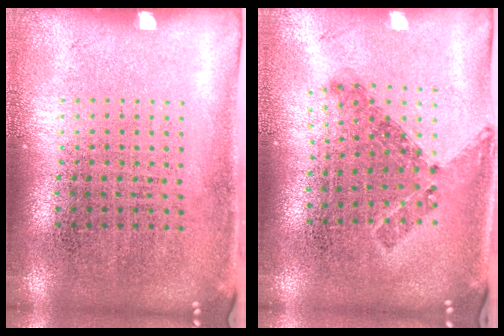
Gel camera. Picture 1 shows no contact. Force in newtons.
{"total": 0.6, "press": 0.5, "slide": 0.3}